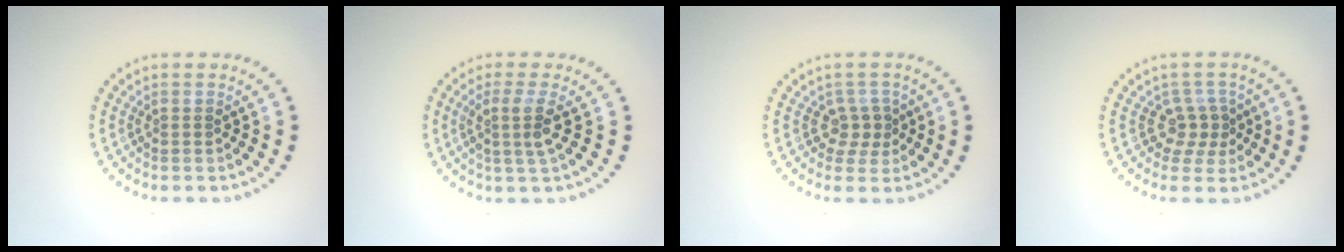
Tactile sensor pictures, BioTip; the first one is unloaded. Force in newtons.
{"total": 2.5, "press": 1.9, "slide": 1.6}
{"total": 1.9, "press": 1.4, "slide": 1.2}
{"total": 2.4, "press": 1.7, "slide": 1.7}